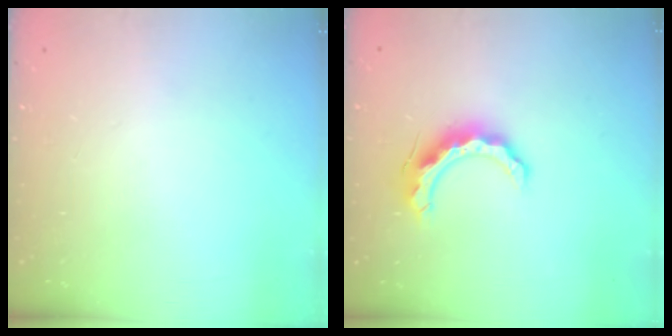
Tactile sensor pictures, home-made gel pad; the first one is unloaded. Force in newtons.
{"total": 10.8, "press": 10.8, "slide": 0.4}